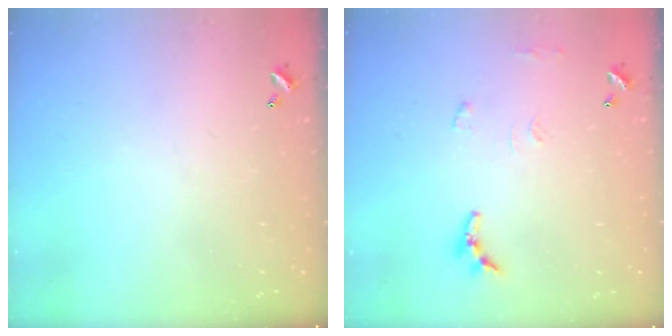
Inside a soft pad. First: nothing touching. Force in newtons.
{"total": 7.1, "press": 7.1, "slide": 0.5}